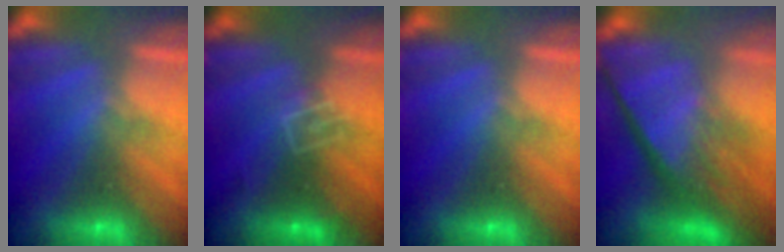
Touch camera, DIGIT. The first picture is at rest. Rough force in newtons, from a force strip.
{"total": 2.8}
{"total": 0.0}
{"total": 8.0}